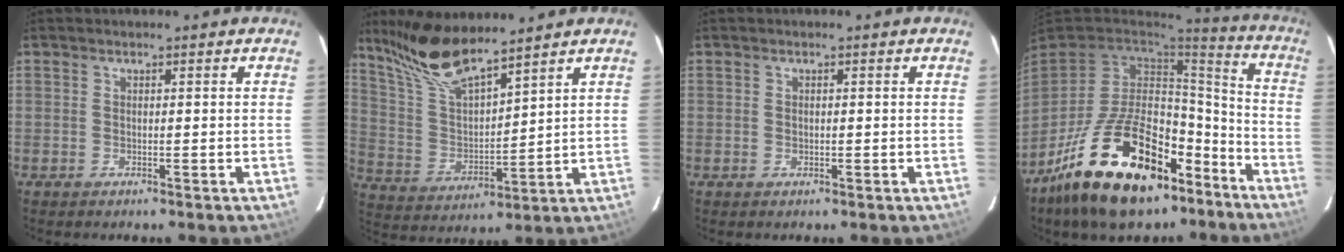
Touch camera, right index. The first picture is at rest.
{"total": 13.7, "force": [11.4, 2.3, 7.2], "torque": [-0.139, 0.006, 0.230]}
{"total": 0.5, "force": [0.1, 0.4, 0.2], "torque": [-0.002, 0.002, 0.003]}
{"total": 26.4, "force": [-16.2, 13.2, 16.1], "torque": [-0.304, 0.018, -0.240]}